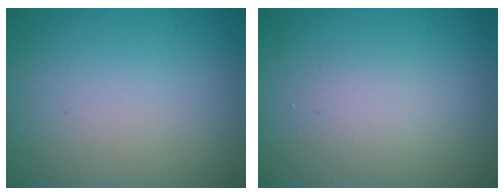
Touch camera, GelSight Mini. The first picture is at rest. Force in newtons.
{"total": 1.9, "press": 1.9, "slide": 0.1}